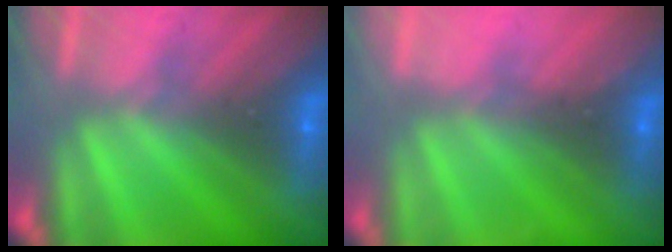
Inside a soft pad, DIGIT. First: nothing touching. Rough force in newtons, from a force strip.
{"total": 2.3}